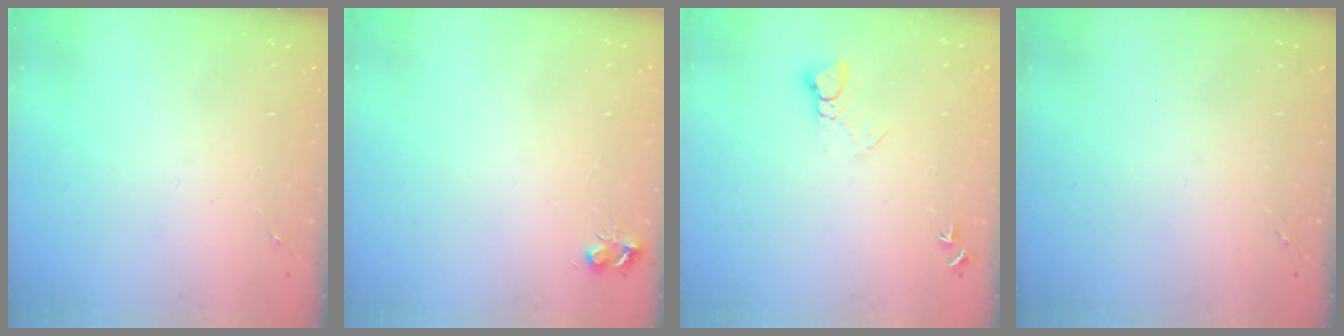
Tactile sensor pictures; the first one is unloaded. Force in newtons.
{"total": 5.3, "press": 5.3, "slide": 0.7}
{"total": 4.1, "press": 4.1, "slide": 0.3}
{"total": 0.0}